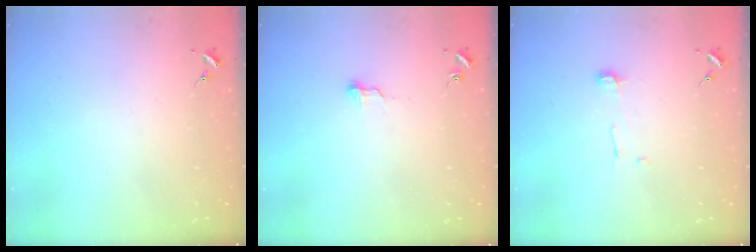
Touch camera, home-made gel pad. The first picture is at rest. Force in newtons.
{"total": 6.2, "press": 6.1, "slide": 0.5}
{"total": 5.2, "press": 5.2, "slide": 0.4}